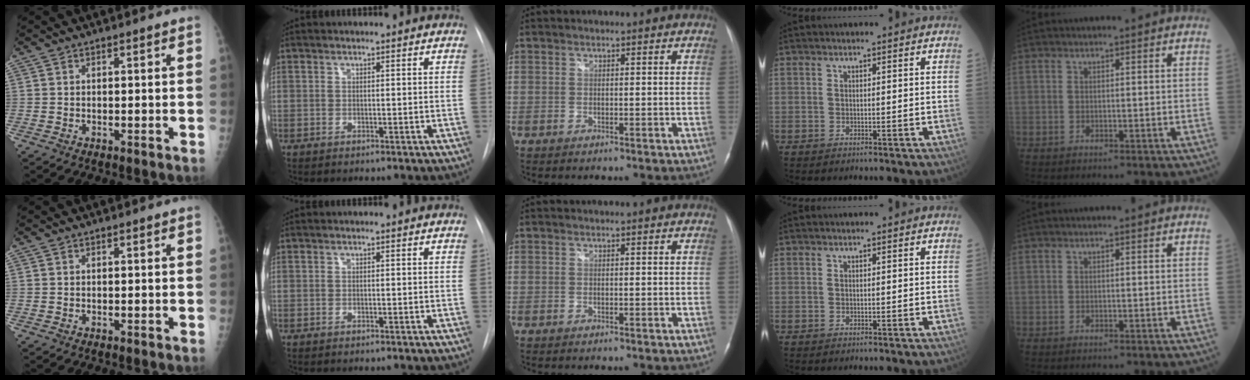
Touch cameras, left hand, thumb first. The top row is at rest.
{}